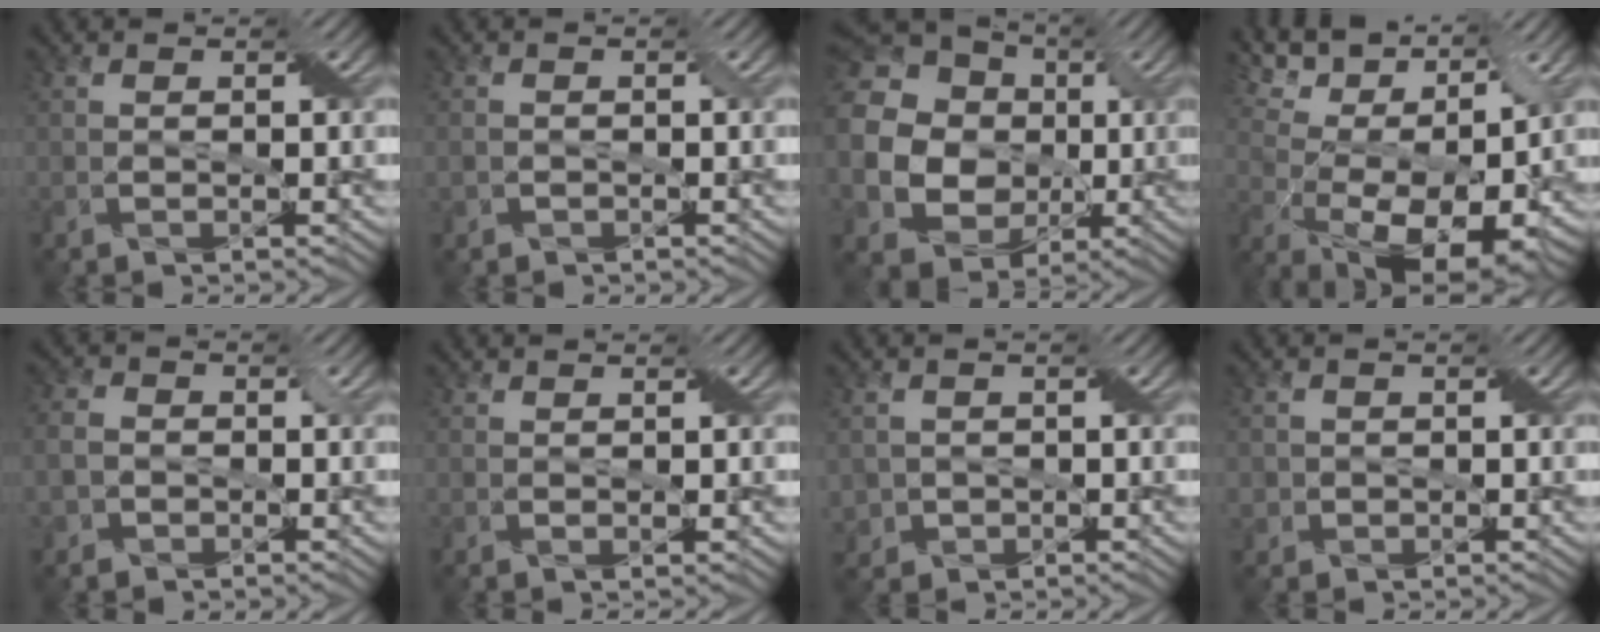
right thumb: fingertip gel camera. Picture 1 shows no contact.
{"total": 1.5, "force": [-0.7, 1.2, 0.7], "torque": [-0.019, -0.005, -0.015]}
{"total": 22.6, "force": [1.1, 20.7, 9.1], "torque": [-0.297, 0.035, -0.024]}
{"total": 15.2, "force": [6.9, 7.5, 11.4], "torque": [-0.223, 0.036, 0.124]}
{"total": 4.1, "force": [-1.2, 3.3, 2.1], "torque": [-0.056, -0.003, -0.033]}
{"total": 0.8, "force": [0.6, 0.3, 0.4], "torque": [-0.009, 0.000, 0.011]}
{"total": 2.5, "force": [-0.5, 2.5, 0.3], "torque": [-0.013, -0.001, -0.012]}
{"total": 1.7, "force": [-0.2, 1.7, 0.2], "torque": [-0.003, 0.002, -0.006]}